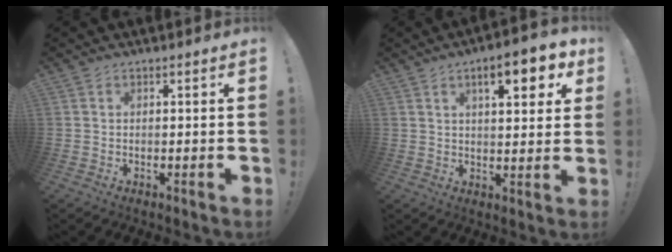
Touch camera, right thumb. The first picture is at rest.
{"total": 10.4, "force": [4.8, 3.1, 8.7], "torque": [-0.116, -0.014, 0.072]}